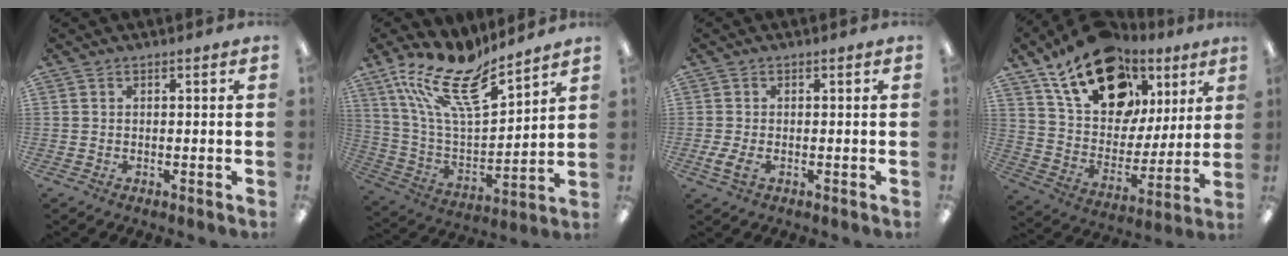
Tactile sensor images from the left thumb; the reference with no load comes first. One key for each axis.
{"total": 19.2, "fx": 13.9, "fy": 6.4, "fz": 11.6, "tx": -0.230, "ty": -0.094, "tz": 0.245}
{"total": 3.6, "fx": -1.0, "fy": 1.8, "fz": 3.0, "tx": -0.067, "ty": -0.001, "tz": -0.020}
{"total": 21.0, "fx": 12.7, "fy": 12.9, "fz": 10.7, "tx": -0.186, "ty": -0.056, "tz": 0.232}